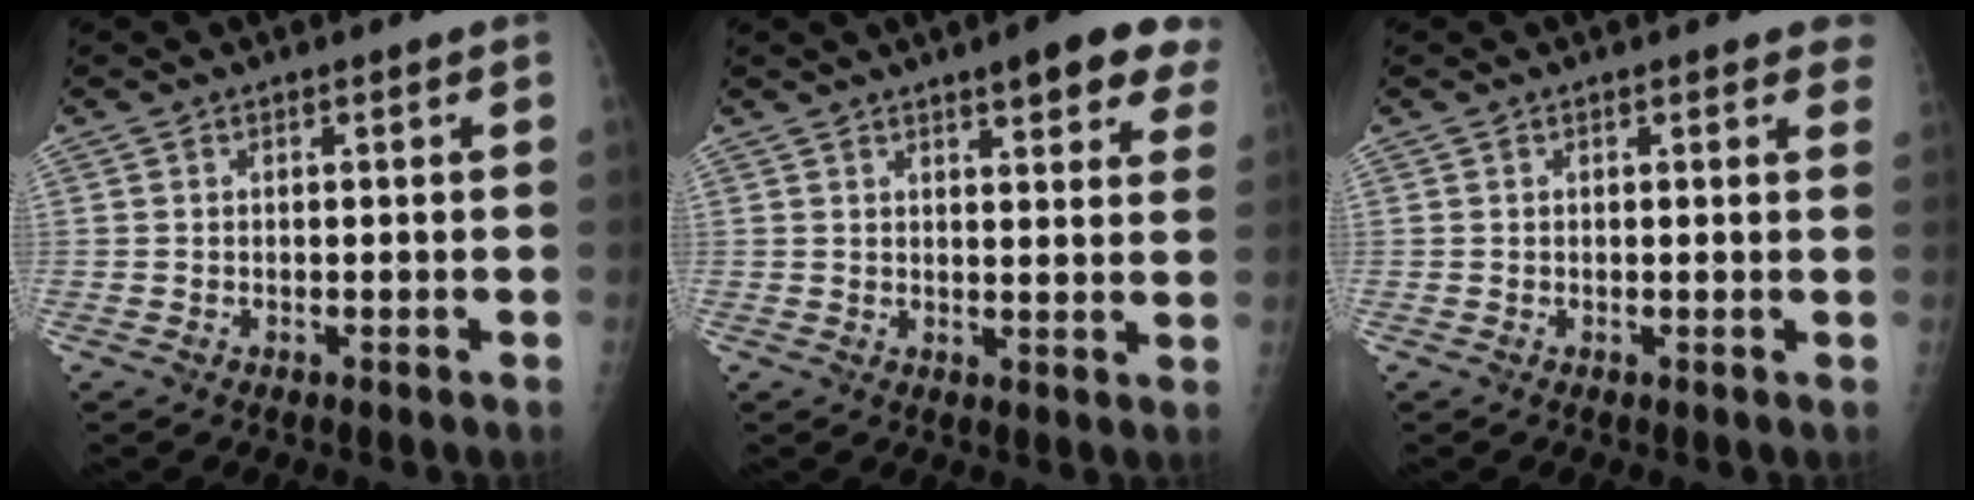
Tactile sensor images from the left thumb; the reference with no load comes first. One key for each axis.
{"total": 10.4, "fx": 6.7, "fy": 2.6, "fz": 7.4, "tx": -0.063, "ty": -0.024, "tz": 0.074}
{"total": 2.5, "fx": 2.1, "fy": 1.0, "fz": 1.0, "tx": 0.011, "ty": -0.005, "tz": 0.009}